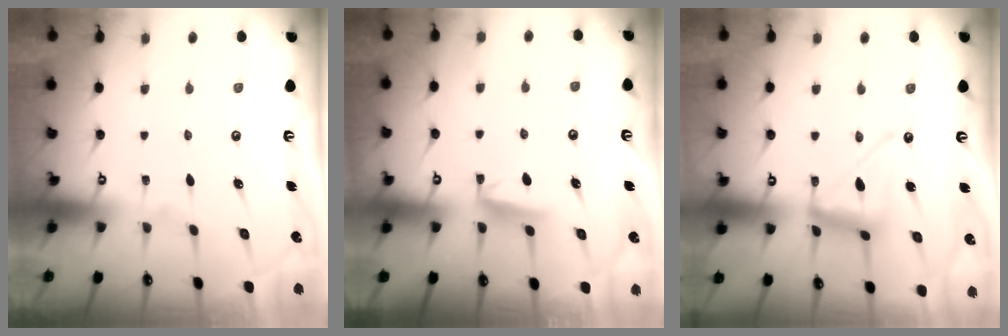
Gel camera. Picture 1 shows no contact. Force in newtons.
{"total": 5.3, "press": 5.2, "slide": 0.8}
{"total": 13.5, "press": 13.4, "slide": 1.2}